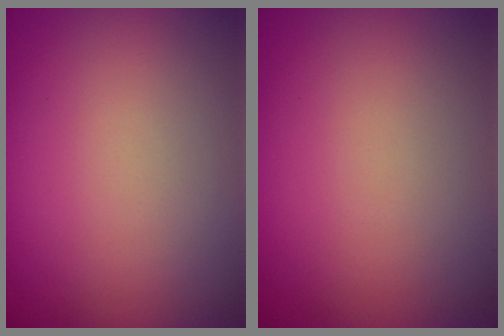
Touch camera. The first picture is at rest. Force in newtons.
{"total": 0.0}